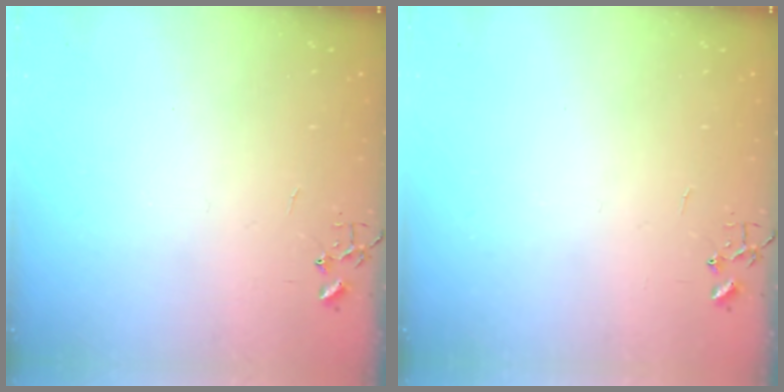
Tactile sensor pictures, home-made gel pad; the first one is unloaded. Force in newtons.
{"total": 0.0}